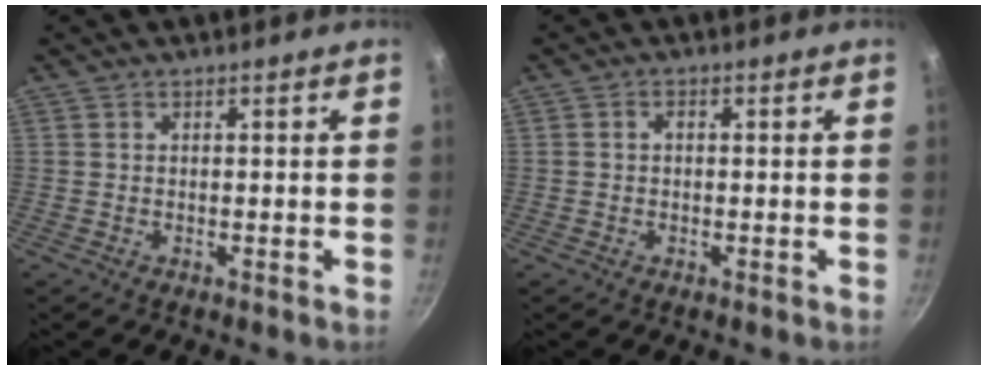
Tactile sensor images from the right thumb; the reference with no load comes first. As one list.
[{"total": 1.2, "force": [0.0, 0.9, 0.8], "torque": [-0.013, 0.007, -0.002]}]